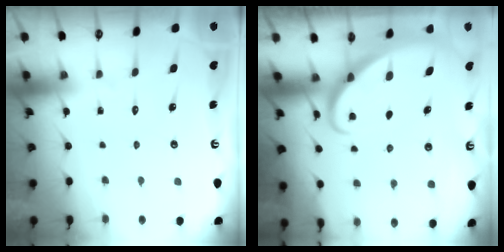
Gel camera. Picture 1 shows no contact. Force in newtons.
{"total": 2.2, "press": 2.2, "slide": 0.2}